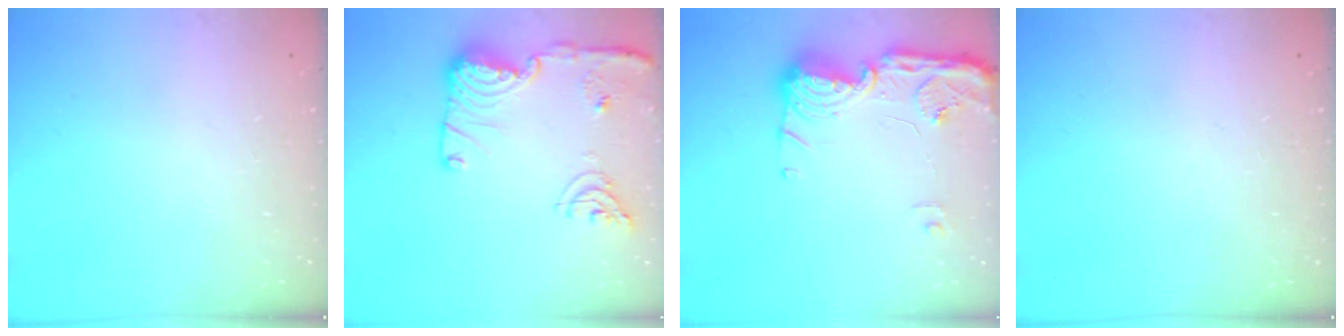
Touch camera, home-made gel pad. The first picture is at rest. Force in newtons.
{"total": 15.2, "press": 14.8, "slide": 3.3}
{"total": 15.0, "press": 14.9, "slide": 0.8}
{"total": 0.0}